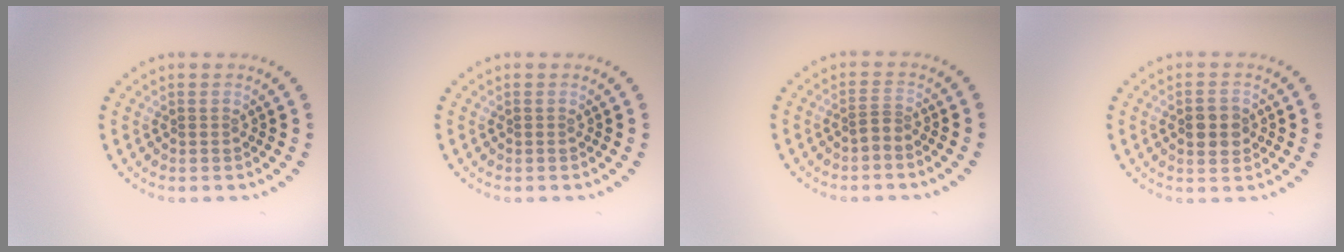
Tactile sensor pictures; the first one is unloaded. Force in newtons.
{"total": 0.0}
{"total": 1.0, "press": 0.6, "slide": 0.8}
{"total": 2.7, "press": 2.7, "slide": 0.1}